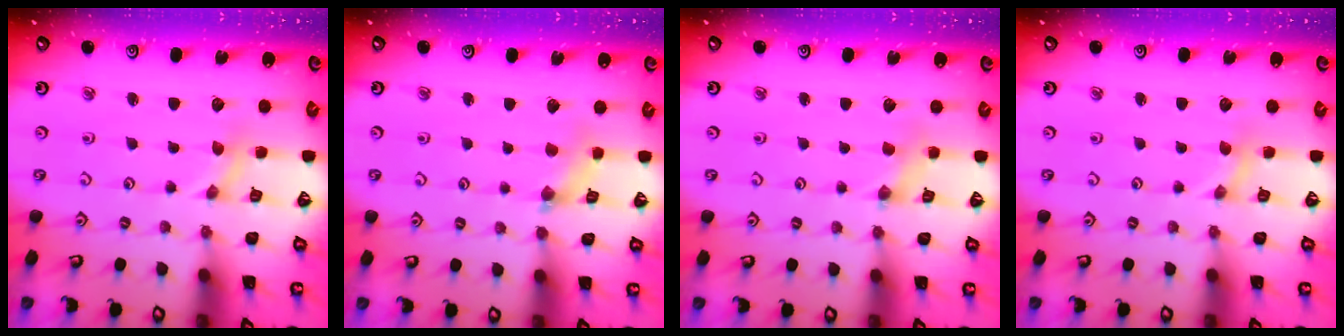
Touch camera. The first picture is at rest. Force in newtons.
{"total": 2.1, "press": 2.1, "slide": 0.4}
{"total": 0.5, "press": 0.5, "slide": 0.1}
{"total": 0.0}